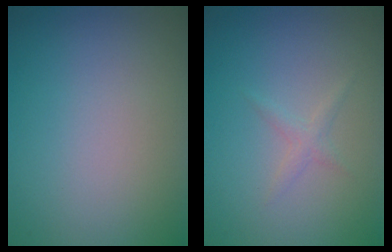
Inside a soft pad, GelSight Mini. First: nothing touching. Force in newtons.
{"total": 1.0, "press": 1.0, "slide": 0.1}